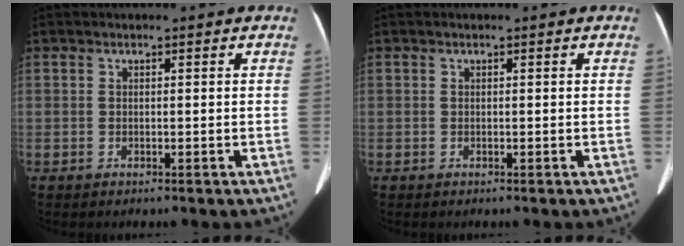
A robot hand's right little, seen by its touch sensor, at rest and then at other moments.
{"total": 0.0}